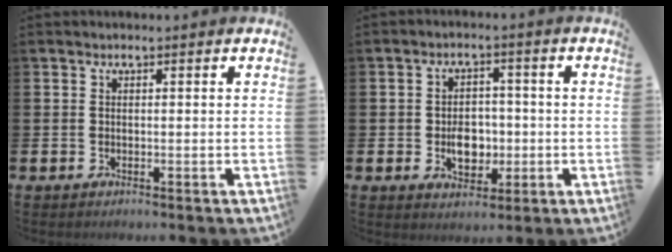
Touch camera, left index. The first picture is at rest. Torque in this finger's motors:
{"motor_torque": [1.08, 0.20, 0.31, 0.14]}